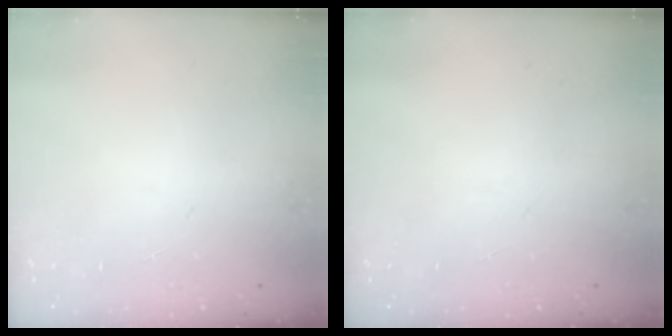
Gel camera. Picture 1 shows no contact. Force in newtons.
{"total": 0.0}